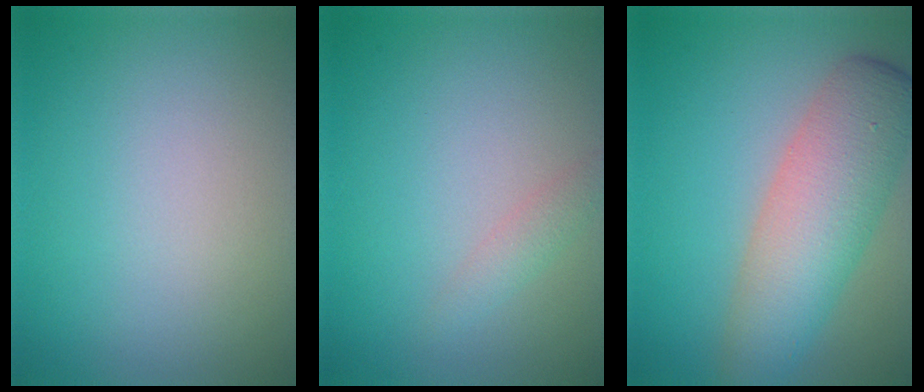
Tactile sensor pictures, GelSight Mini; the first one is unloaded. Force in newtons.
{"total": 1.2, "press": 1.2, "slide": 0.0}
{"total": 7.2, "press": 7.2, "slide": 0.2}